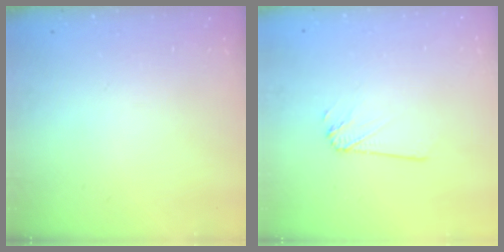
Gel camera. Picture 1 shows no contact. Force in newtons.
{"total": 1.6, "press": 1.6, "slide": 0.0}